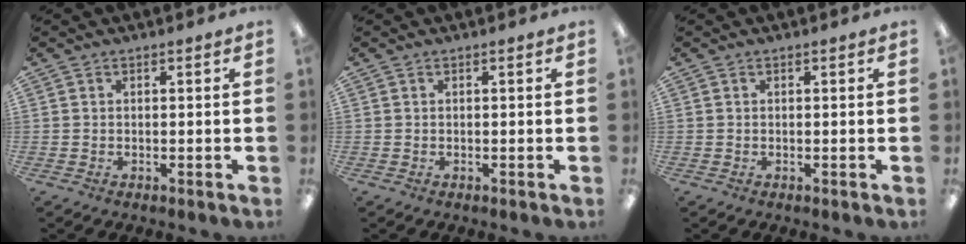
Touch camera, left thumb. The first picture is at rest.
{"total": 0.0}
{"total": 0.0}